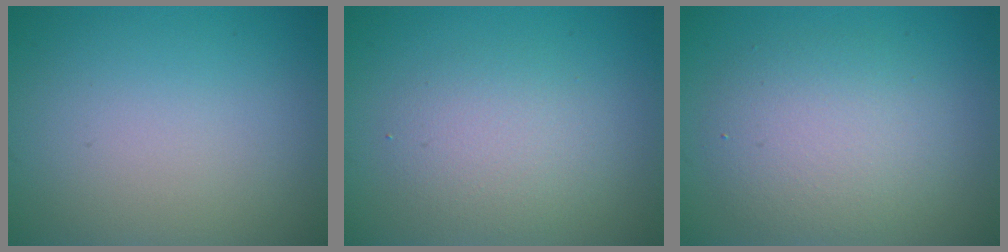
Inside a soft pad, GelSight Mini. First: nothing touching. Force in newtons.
{"total": 3.0, "press": 3.0, "slide": 0.2}
{"total": 4.7, "press": 4.6, "slide": 0.4}